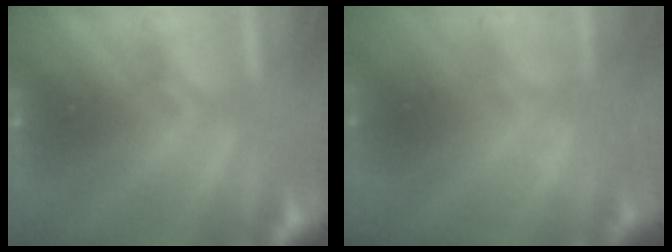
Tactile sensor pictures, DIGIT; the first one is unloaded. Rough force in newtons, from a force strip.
{"total": 2.2}